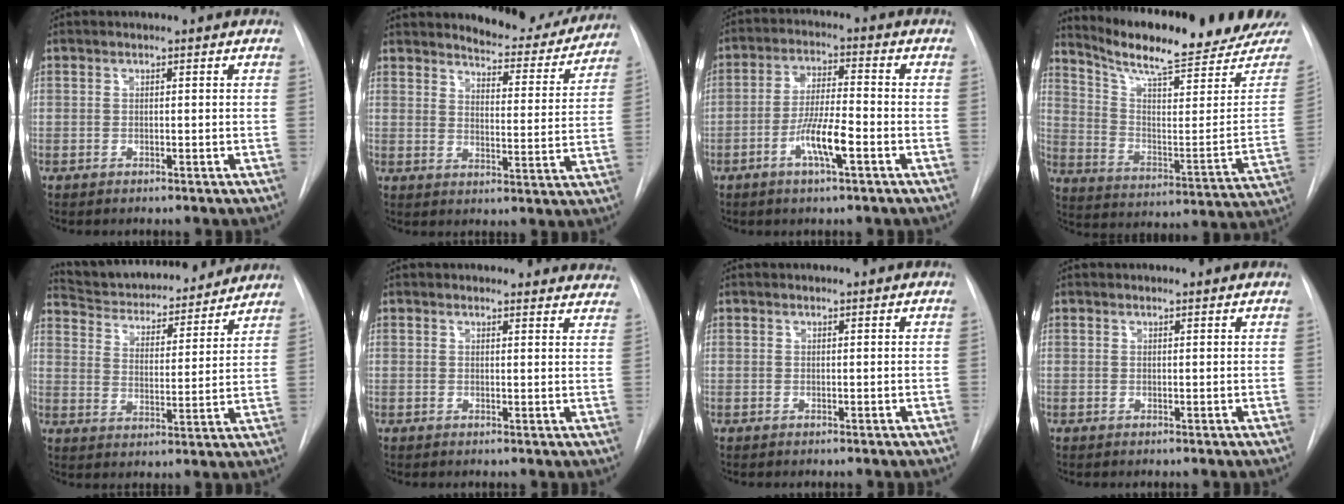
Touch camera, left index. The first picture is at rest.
{"total": 12.7, "force": [12.1, 2.9, 2.5], "torque": [-0.014, -0.035, 0.144]}
{"total": 7.3, "force": [-3.1, 0.9, 6.6], "torque": [-0.129, -0.001, -0.059]}
{"total": 22.3, "force": [20.1, 1.2, 9.7], "torque": [-0.157, -0.076, 0.279]}
{"total": 21.0, "force": [19.5, 4.8, 6.1], "torque": [-0.095, 0.004, 0.272]}
{"total": 11.8, "force": [11.4, 2.9, 1.0], "torque": [0.031, -0.031, 0.091]}
{"total": 1.1, "force": [1.1, 0.2, 0.2], "torque": [-0.009, 0.012, 0.013]}
{"total": 2.1, "force": [2.0, 0.3, 0.3], "torque": [-0.013, 0.010, 0.020]}